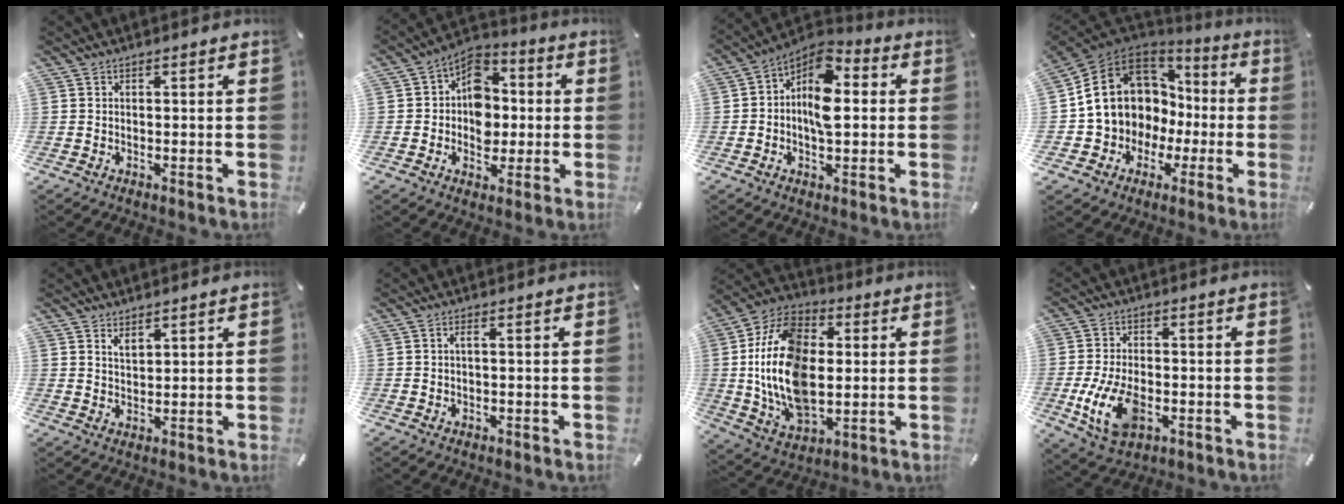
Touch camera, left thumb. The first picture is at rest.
{"total": 10.4, "force": [-1.3, 8.9, 5.4], "torque": [-0.081, 0.013, -0.023]}
{"total": 10.5, "force": [0.6, 6.6, 8.1], "torque": [-0.143, -0.014, 0.009]}
{"total": 14.8, "force": [1.6, 13.4, 6.1], "torque": [-0.140, -0.009, 0.047]}
{"total": 2.7, "force": [2.2, 1.2, 1.0], "torque": [-0.014, -0.011, 0.039]}
{"total": 1.7, "force": [0.2, 0.7, 1.5], "torque": [-0.029, 0.004, 0.001]}
{"total": 21.3, "force": [0.9, 14.5, 15.6], "torque": [-0.348, 0.003, 0.015]}
{"total": 12.0, "force": [-3.2, 7.3, 8.9], "torque": [-0.196, 0.001, -0.053]}